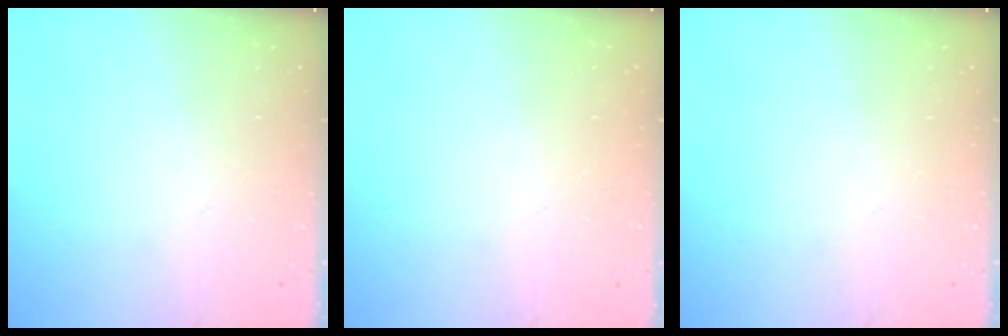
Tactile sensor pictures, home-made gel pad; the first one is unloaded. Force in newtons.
{"total": 0.0}
{"total": 0.0}